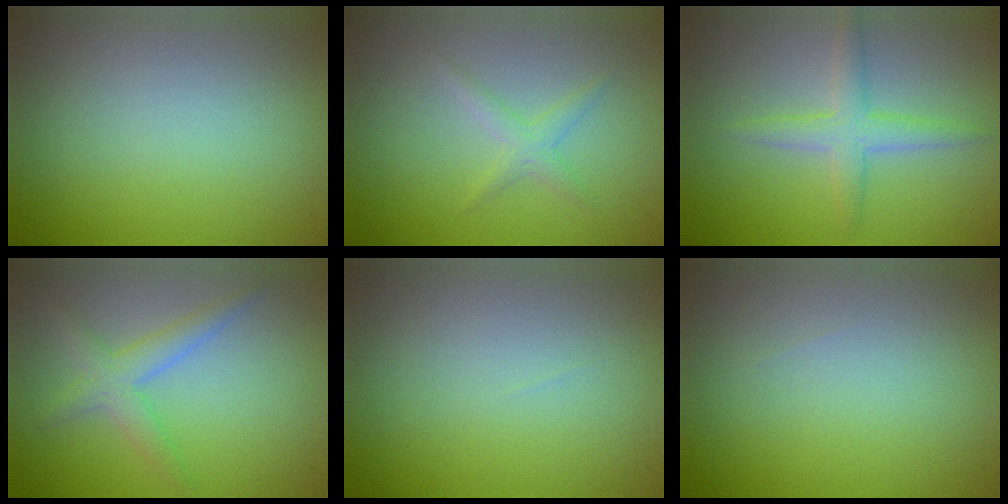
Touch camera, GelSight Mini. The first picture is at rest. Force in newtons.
{"total": 1.3, "press": 1.3, "slide": 0.1}
{"total": 2.7, "press": 2.7, "slide": 0.0}
{"total": 2.5, "press": 2.5, "slide": 0.2}
{"total": 0.0}
{"total": 0.0}